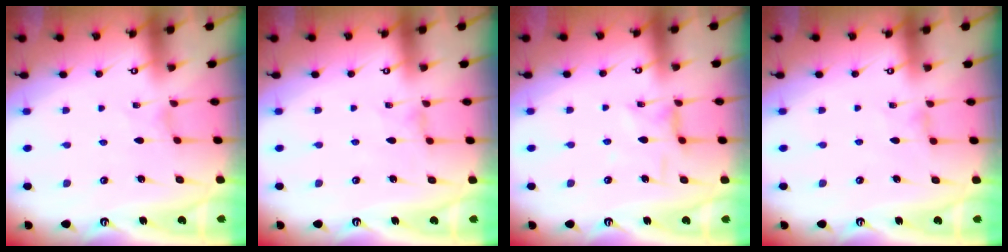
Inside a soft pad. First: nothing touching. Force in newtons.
{"total": 0.0}
{"total": 2.8, "press": 2.8, "slide": 0.2}
{"total": 0.8, "press": 0.7, "slide": 0.4}